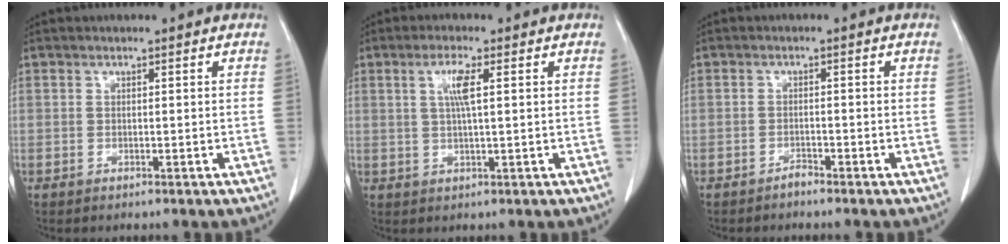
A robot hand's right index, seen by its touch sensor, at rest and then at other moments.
{"total": 4.0, "force": [1.2, 0.2, 3.8], "torque": [-0.075, 0.003, 0.023]}
{"total": 1.1, "force": [-1.1, 0.1, 0.3], "torque": [-0.003, 0.001, -0.017]}